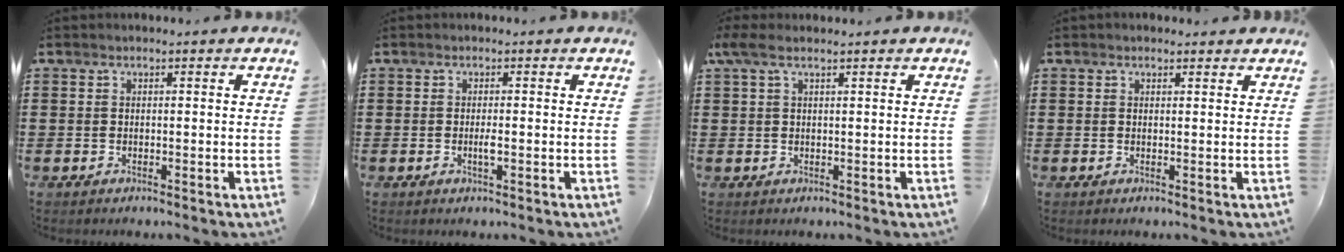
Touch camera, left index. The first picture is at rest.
{"total": 1.4, "force": [-0.4, 0.2, 1.4], "torque": [-0.034, -0.005, -0.010]}
{"total": 2.2, "force": [1.2, 0.5, 1.8], "torque": [-0.039, 0.002, 0.021]}
{"total": 1.0, "force": [0.8, 0.5, 0.2], "torque": [-0.005, 0.005, 0.015]}